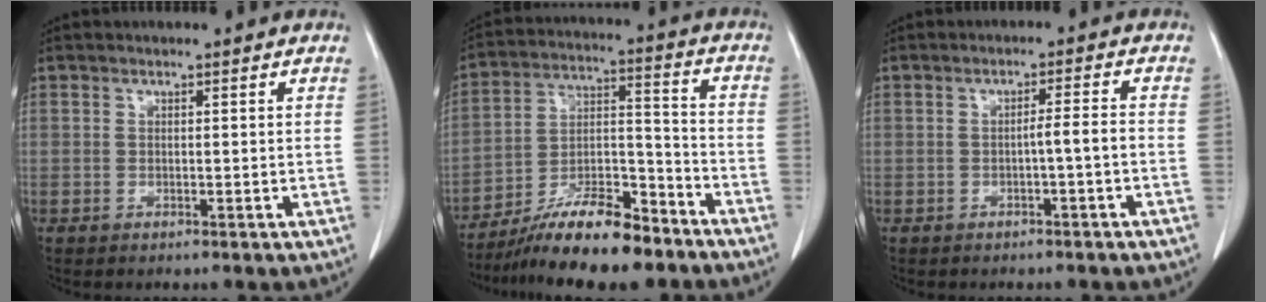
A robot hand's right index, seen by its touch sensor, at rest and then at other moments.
{"total": 14.4, "force": [-11.5, 3.0, 8.1], "torque": [-0.138, 0.017, -0.199]}
{"total": 2.5, "force": [-1.0, -0.3, 2.2], "torque": [-0.033, 0.004, -0.017]}